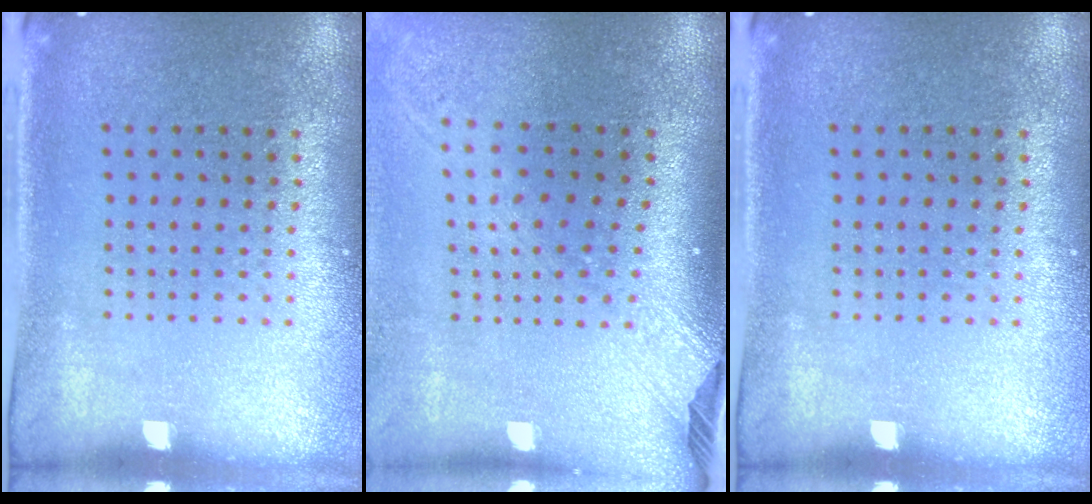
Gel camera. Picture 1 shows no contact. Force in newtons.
{"total": 2.4, "press": 1.7, "slide": 1.6}
{"total": 0.0}